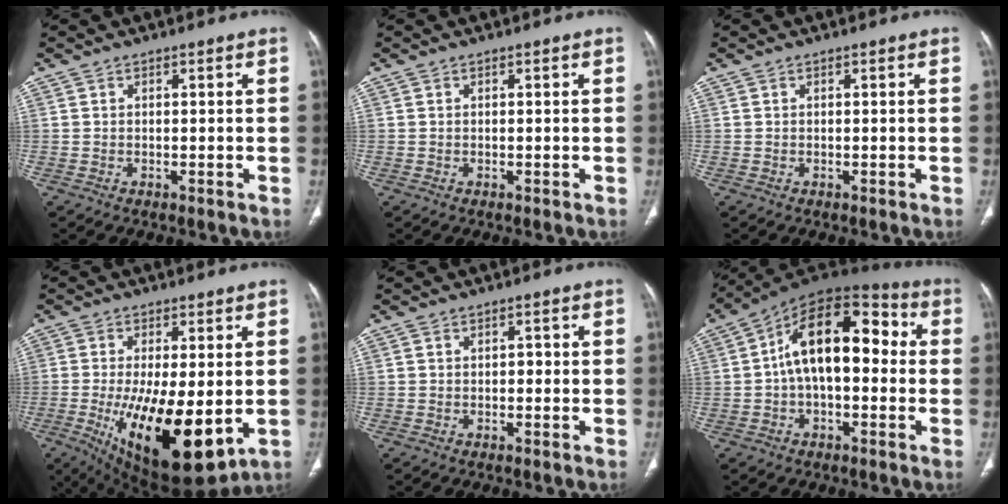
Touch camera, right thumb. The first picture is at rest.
{"total": 0.0}
{"total": 0.0}
{"total": 19.8, "force": [-4.2, 7.6, 17.8], "torque": [-0.293, -0.029, -0.041]}
{"total": 1.1, "force": [-0.2, 0.8, 0.8], "torque": [-0.004, 0.003, -0.005]}
{"total": 17.1, "force": [0.8, 9.5, 14.2], "torque": [-0.198, 0.051, 0.000]}